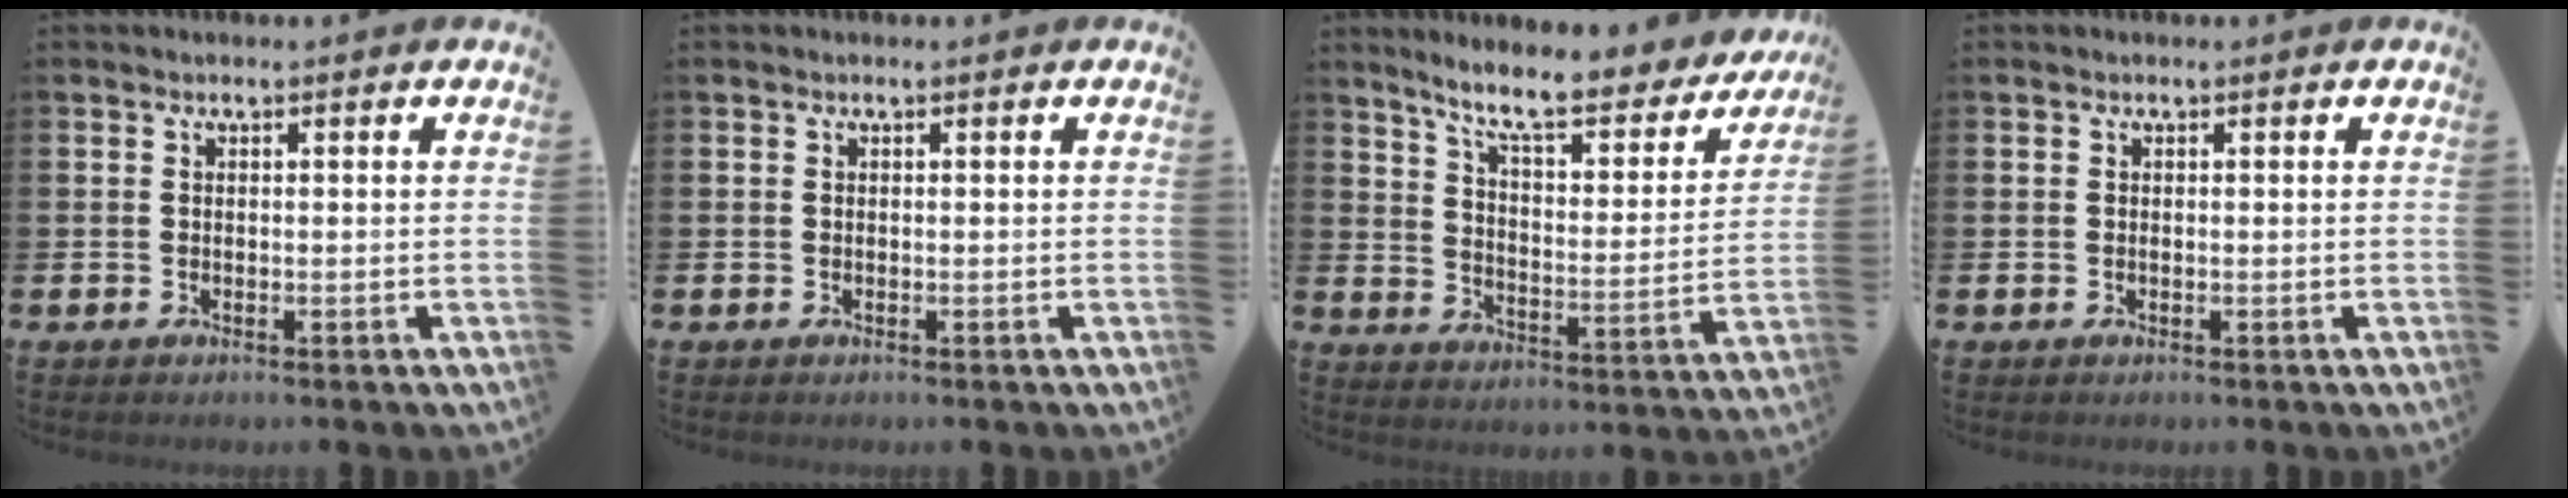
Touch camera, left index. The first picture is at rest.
{"total": 0.0}
{"total": 8.5, "force": [7.5, 1.6, 3.7], "torque": [-0.095, -0.055, 0.123]}
{"total": 0.0}